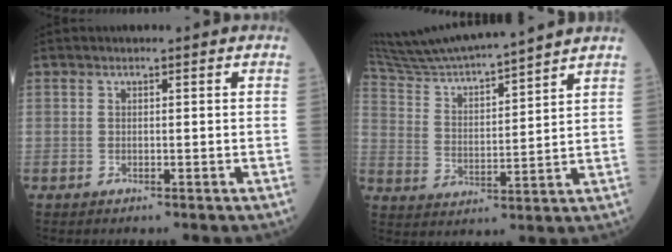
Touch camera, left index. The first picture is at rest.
{"total": 16.6, "force": [15.4, -0.7, 6.2], "torque": [-0.120, 0.004, 0.261]}